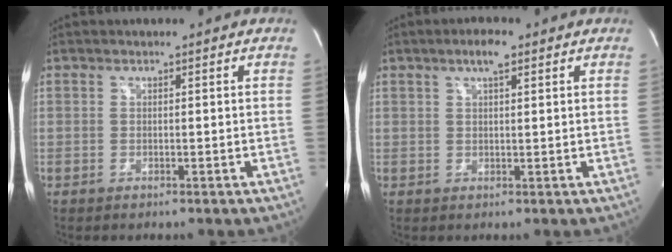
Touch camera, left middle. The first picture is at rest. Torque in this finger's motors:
{"motor_torque": [0.38, 0.05, -0.02, 0.04]}